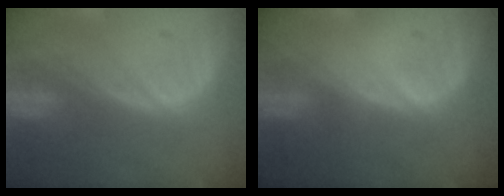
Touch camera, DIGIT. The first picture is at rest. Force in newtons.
{"total": 0.0}